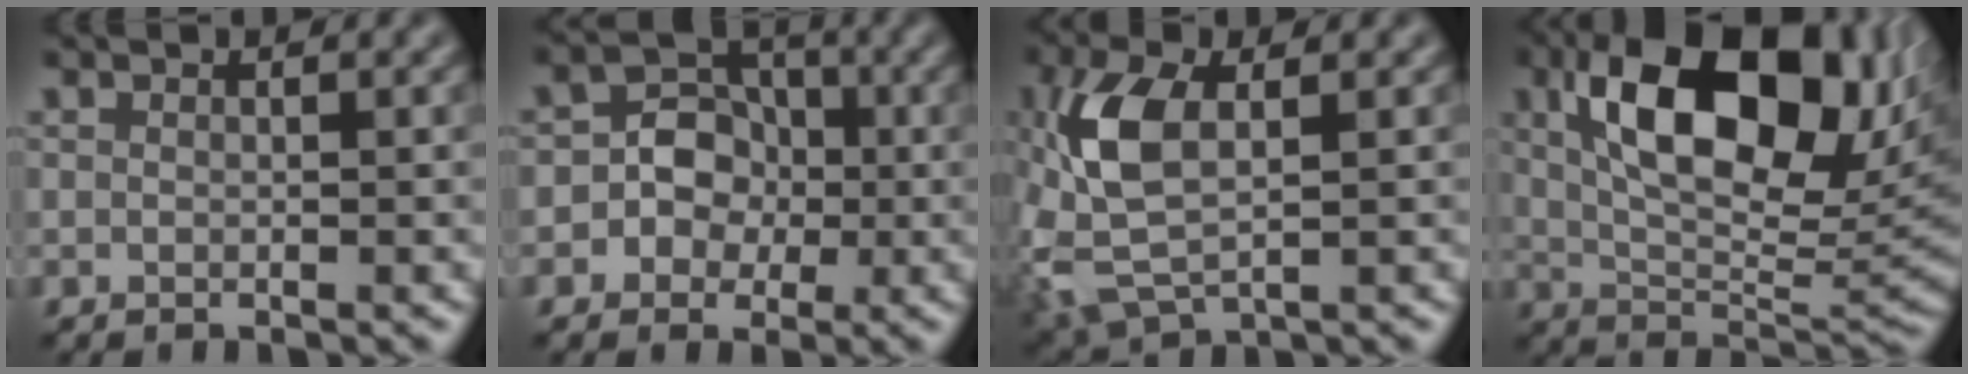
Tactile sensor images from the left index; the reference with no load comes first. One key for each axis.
{"total": 3.9, "fx": -0.6, "fy": 3.5, "fz": 1.7, "tx": 0.001, "ty": 0.002, "tz": -0.027}
{"total": 7.1, "fx": 0.2, "fy": 3.8, "fz": 6.0, "tx": -0.149, "ty": 0.004, "tz": 0.003}
{"total": 14.2, "fx": 4.3, "fy": 6.9, "fz": 11.7, "tx": -0.173, "ty": 0.008, "tz": 0.071}